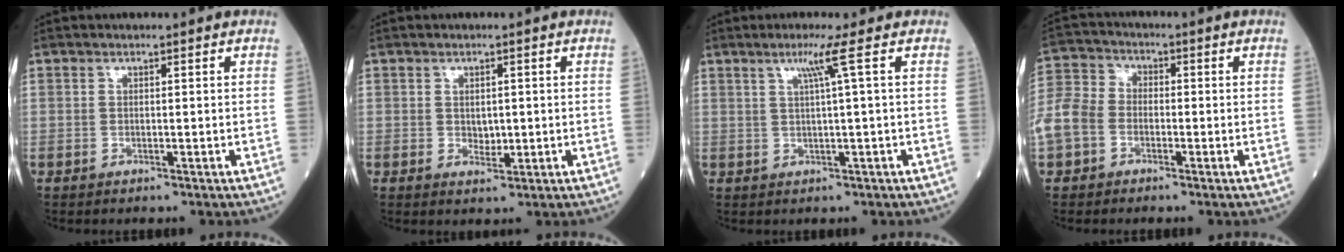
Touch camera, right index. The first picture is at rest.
{"total": 2.9, "force": [0.0, 2.0, 2.2], "torque": [-0.042, -0.001, 0.010]}
{"total": 3.7, "force": [1.3, -1.1, 3.2], "torque": [-0.069, -0.002, 0.029]}
{"total": 9.0, "force": [-2.8, 7.1, 4.8], "torque": [-0.134, 0.027, -0.058]}